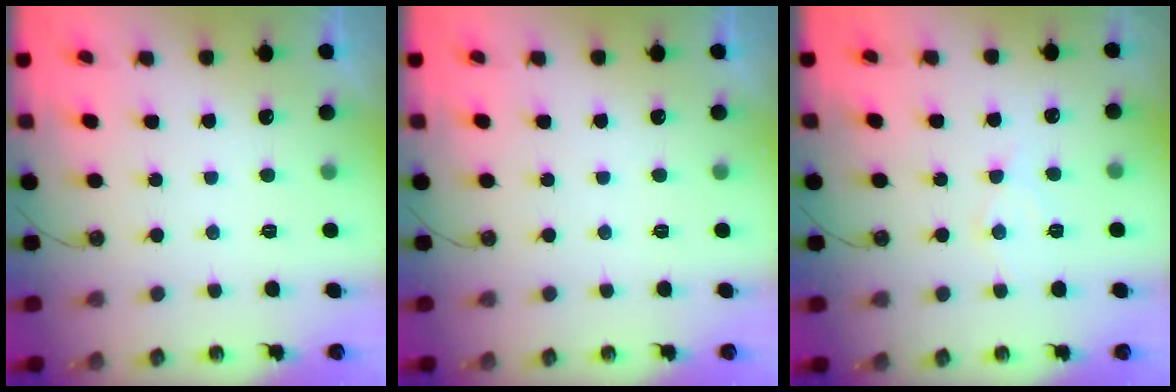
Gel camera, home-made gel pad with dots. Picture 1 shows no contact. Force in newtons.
{"total": 0.0}
{"total": 6.8, "press": 6.8, "slide": 0.5}